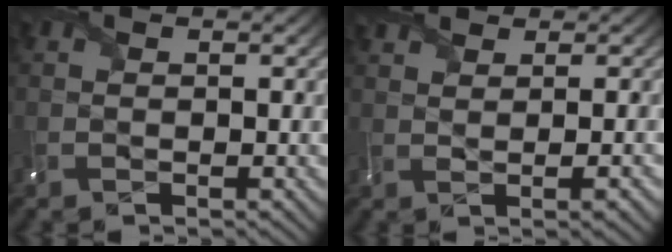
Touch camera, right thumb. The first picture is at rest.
{"total": 2.9, "force": [2.1, 0.7, 1.9], "torque": [-0.039, 0.007, 0.031]}